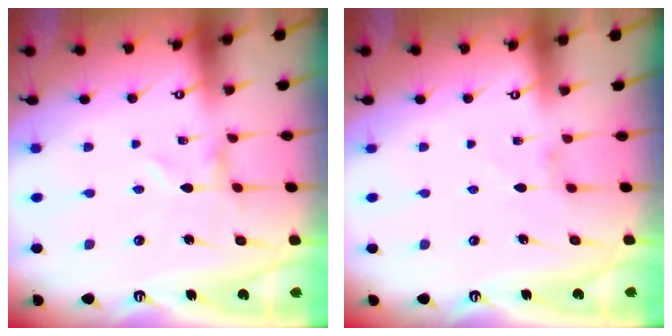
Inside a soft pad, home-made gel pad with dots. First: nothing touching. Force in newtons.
{"total": 0.7, "press": 0.6, "slide": 0.3}